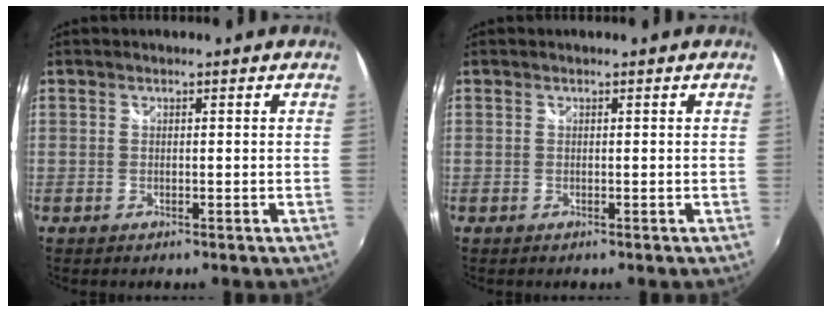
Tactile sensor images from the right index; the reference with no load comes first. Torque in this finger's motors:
{"motor_torque": [0.00, 0.00, -0.01, 0.00]}